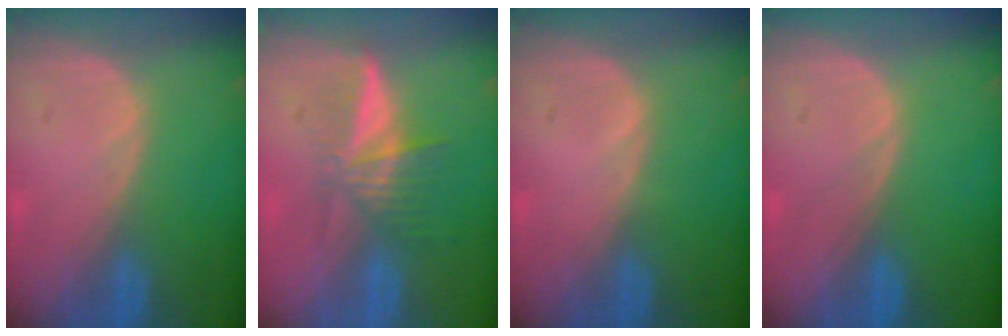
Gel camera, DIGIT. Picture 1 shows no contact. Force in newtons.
{"total": 6.0, "press": 5.3, "slide": 2.7}
{"total": 0.0}
{"total": 0.0}